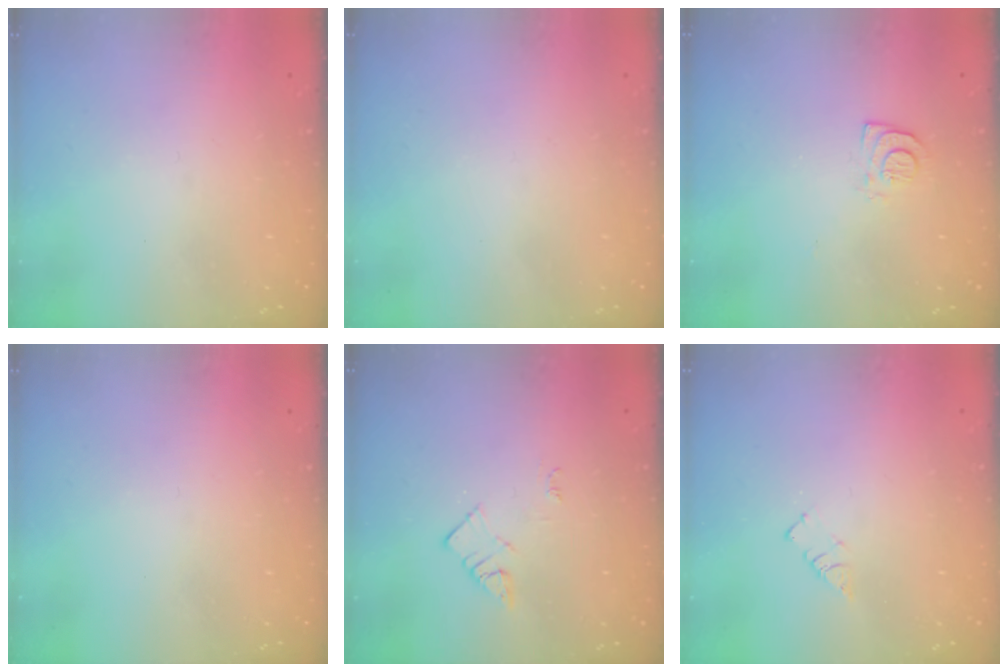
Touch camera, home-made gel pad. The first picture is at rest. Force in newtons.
{"total": 3.5, "press": 3.4, "slide": 0.4}
{"total": 6.8, "press": 6.7, "slide": 0.7}
{"total": 0.0}
{"total": 3.0, "press": 3.0, "slide": 0.4}
{"total": 2.9, "press": 2.9, "slide": 0.4}